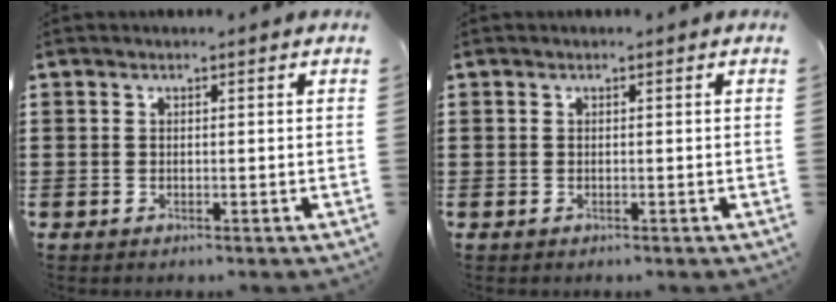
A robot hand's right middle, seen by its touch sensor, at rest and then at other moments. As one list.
[{"total": 0.0}]